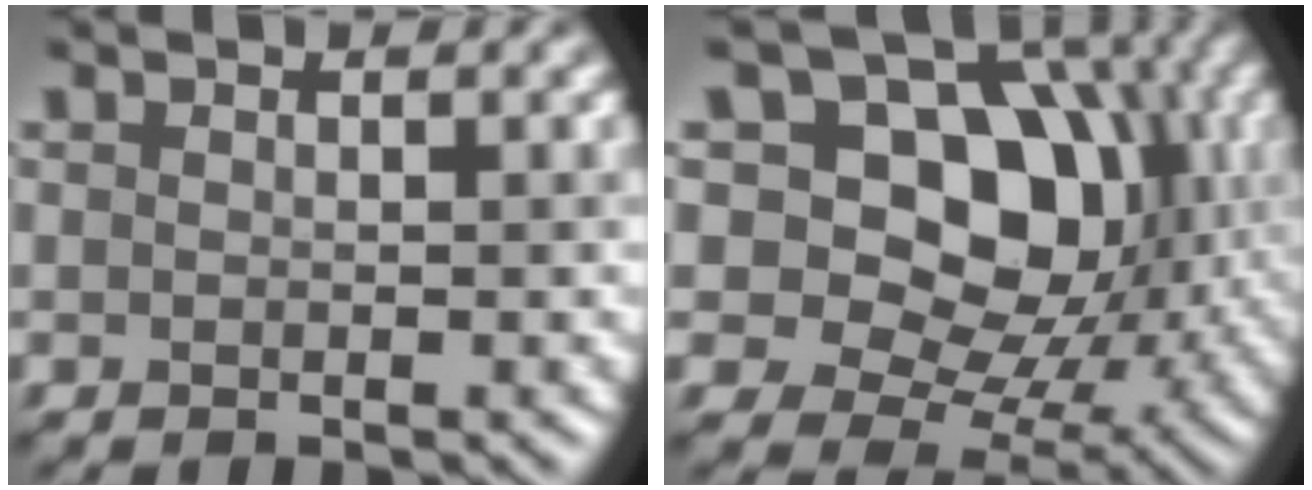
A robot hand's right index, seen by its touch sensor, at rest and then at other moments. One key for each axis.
{"total": 13.0, "fx": 3.5, "fy": 9.3, "fz": 8.4, "tx": -0.124, "ty": 0.019, "tz": 0.059}